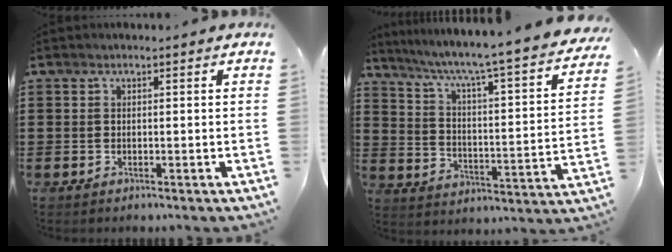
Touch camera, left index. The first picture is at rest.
{"total": 4.7, "force": [3.6, -0.6, 2.9], "torque": [-0.075, -0.049, 0.046]}